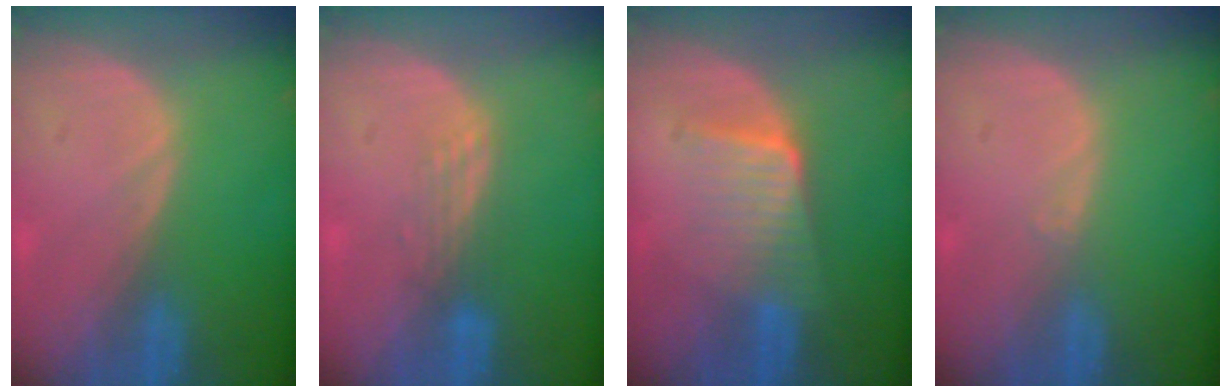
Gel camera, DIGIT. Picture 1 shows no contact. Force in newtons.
{"total": 3.0, "press": 2.5, "slide": 1.7}
{"total": 6.7, "press": 6.0, "slide": 3.1}
{"total": 0.6, "press": 0.4, "slide": 0.4}